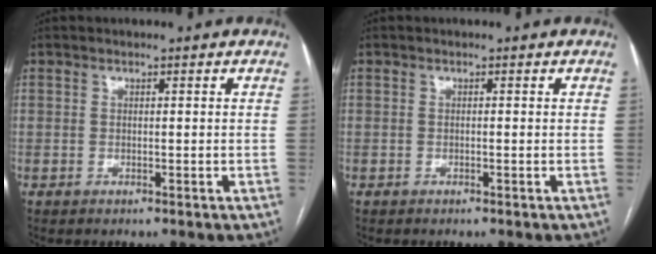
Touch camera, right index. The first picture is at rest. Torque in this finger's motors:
{"motor_torque": [0.00, 0.00, 0.00, 0.00]}